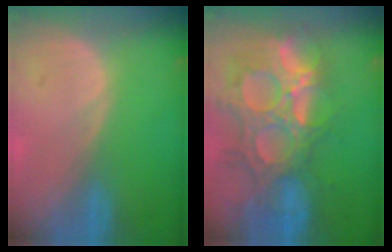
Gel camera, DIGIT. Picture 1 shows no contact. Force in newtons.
{"total": 14.3, "press": 11.9, "slide": 7.8}